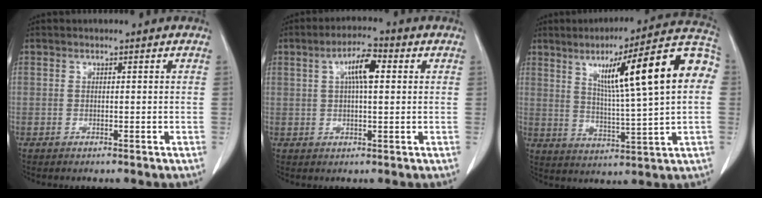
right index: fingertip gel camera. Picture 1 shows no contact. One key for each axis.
{"total": 5.9, "fx": 1.6, "fy": 1.3, "fz": 5.5, "tx": -0.101, "ty": 0.014, "tz": 0.027}
{"total": 19.3, "fx": 4.7, "fy": 1.2, "fz": 18.6, "tx": -0.261, "ty": 0.029, "tz": 0.062}